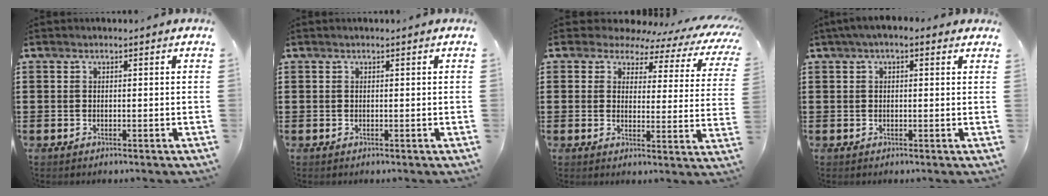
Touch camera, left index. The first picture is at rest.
{"total": 0.0}
{"total": 3.7, "force": [2.7, 2.0, 1.5], "torque": [-0.038, -0.011, 0.040]}
{"total": 1.9, "force": [0.8, 1.0, 1.4], "torque": [-0.031, 0.009, 0.012]}